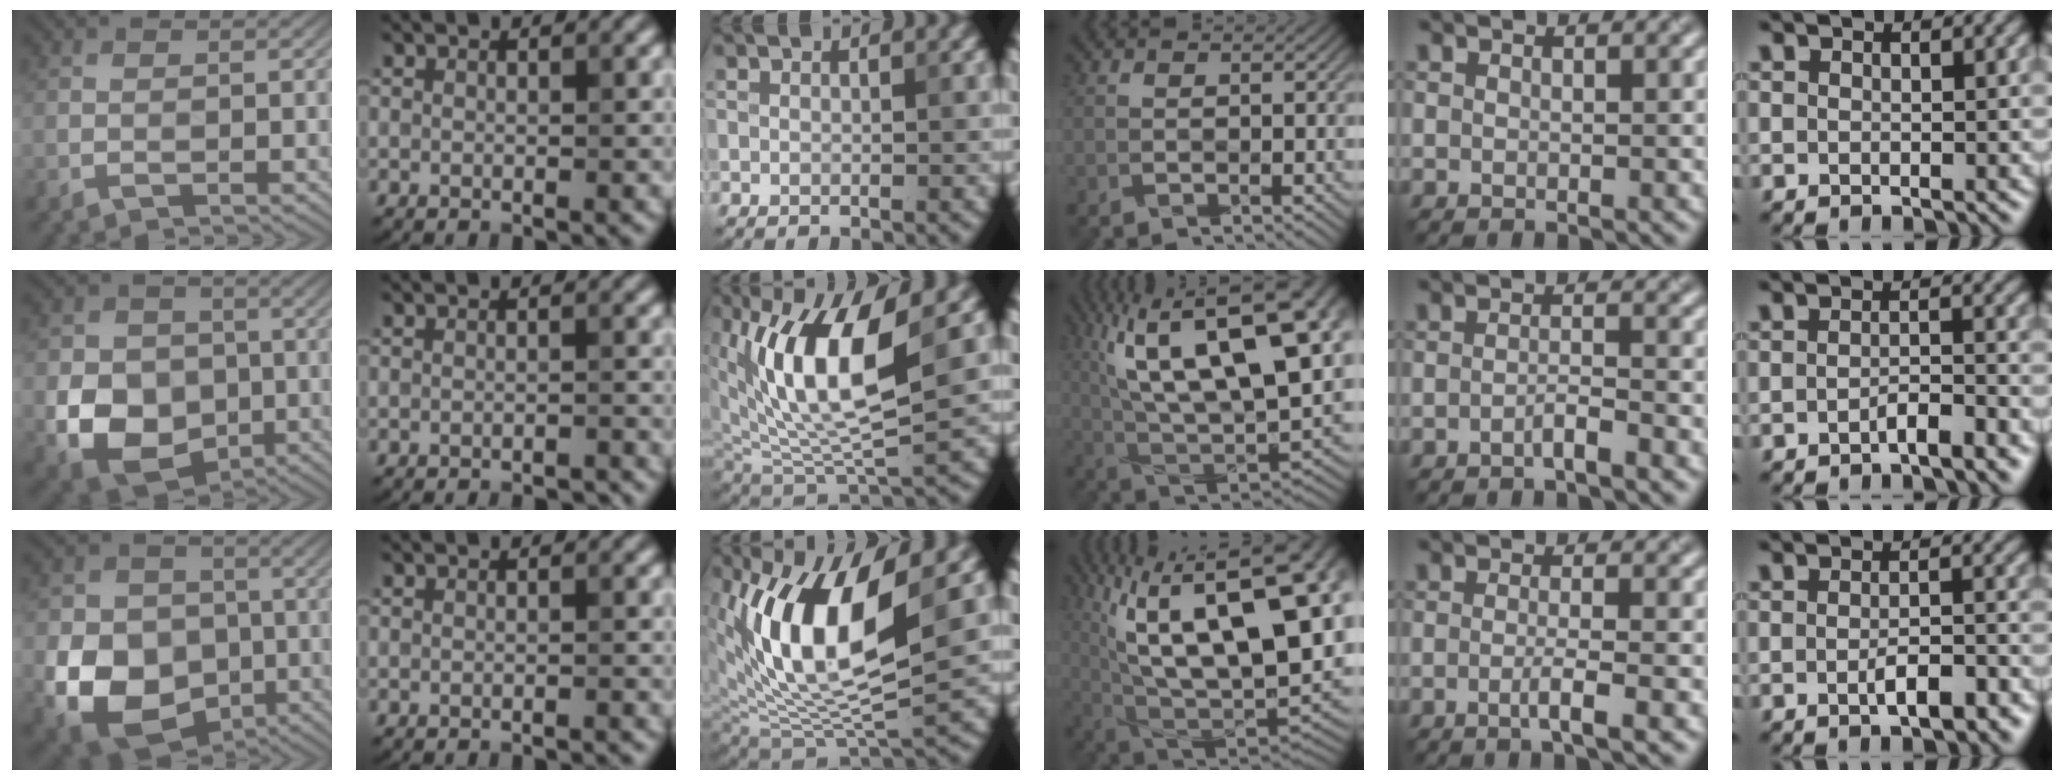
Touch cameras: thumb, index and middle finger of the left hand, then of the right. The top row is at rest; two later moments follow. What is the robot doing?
{"motion": "wrap", "object": "bandage"}